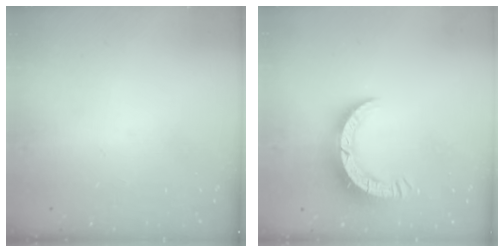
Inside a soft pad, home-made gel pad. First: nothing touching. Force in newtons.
{"total": 8.6, "press": 8.5, "slide": 0.8}